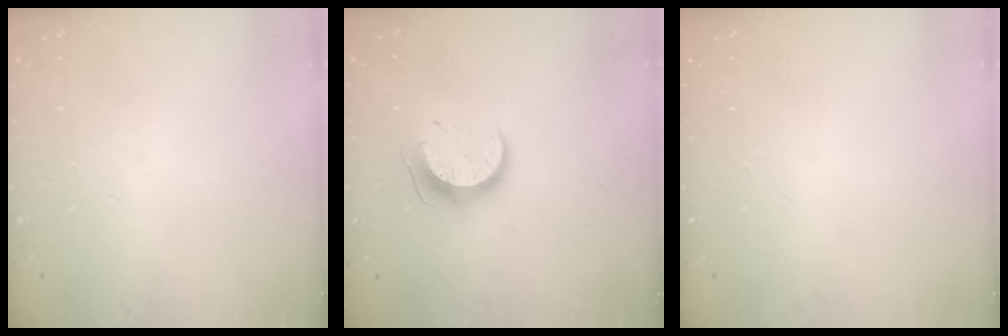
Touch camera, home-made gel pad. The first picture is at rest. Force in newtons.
{"total": 9.5, "press": 9.5, "slide": 0.1}
{"total": 0.0}